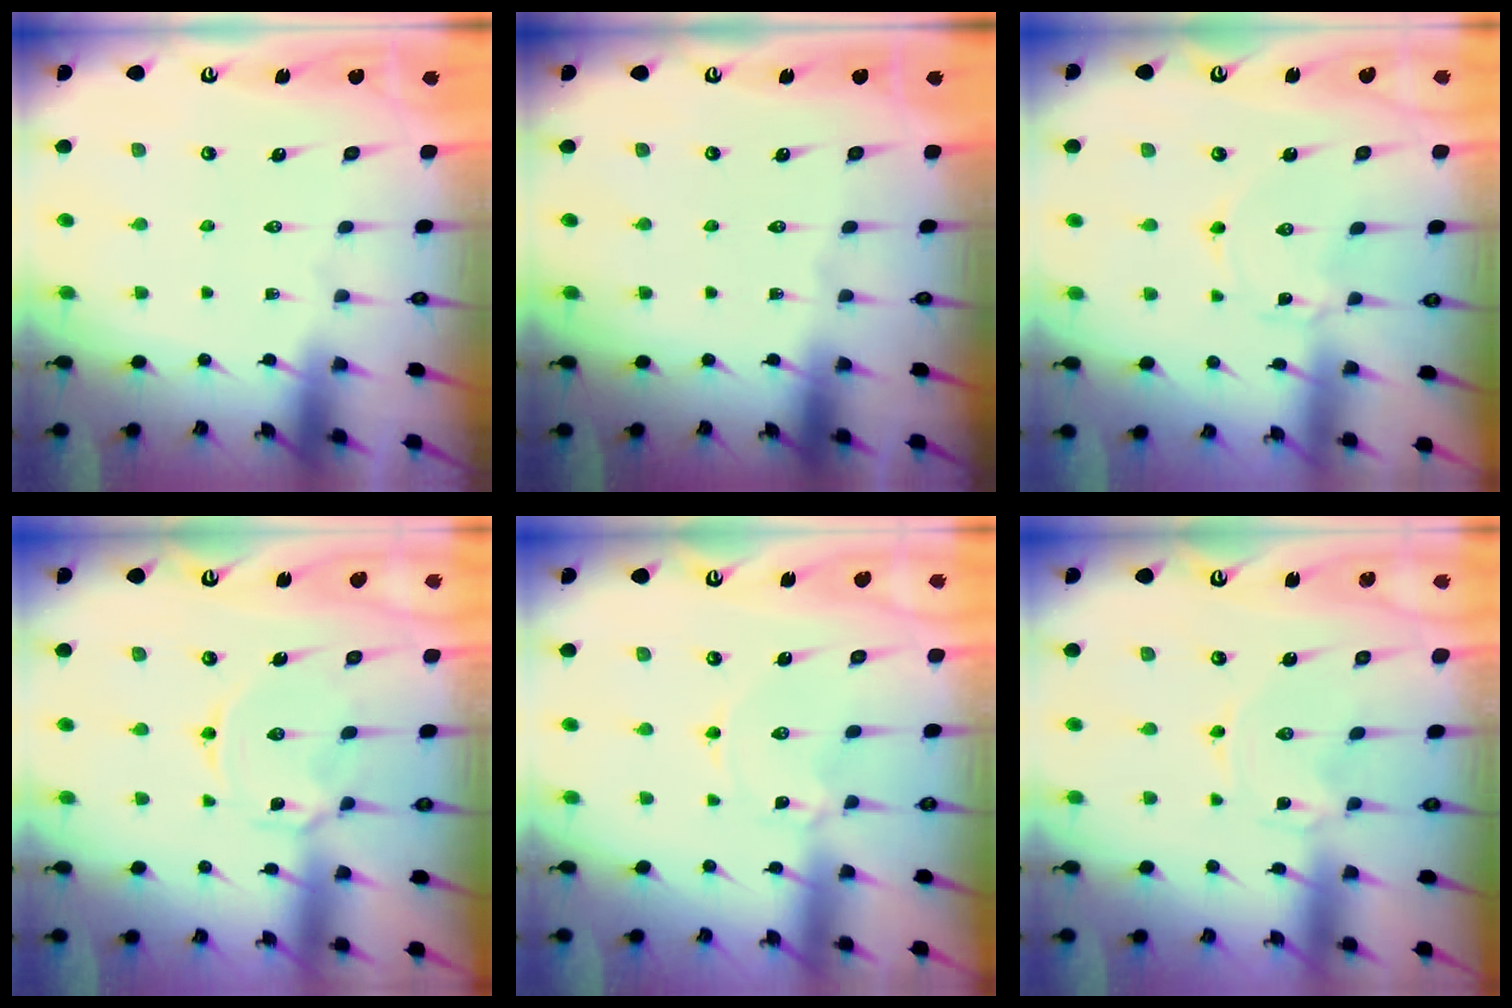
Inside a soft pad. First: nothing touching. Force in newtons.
{"total": 0.0}
{"total": 1.9, "press": 1.8, "slide": 0.3}
{"total": 4.2, "press": 4.1, "slide": 0.4}
{"total": 1.1, "press": 1.1, "slide": 0.2}
{"total": 0.0}